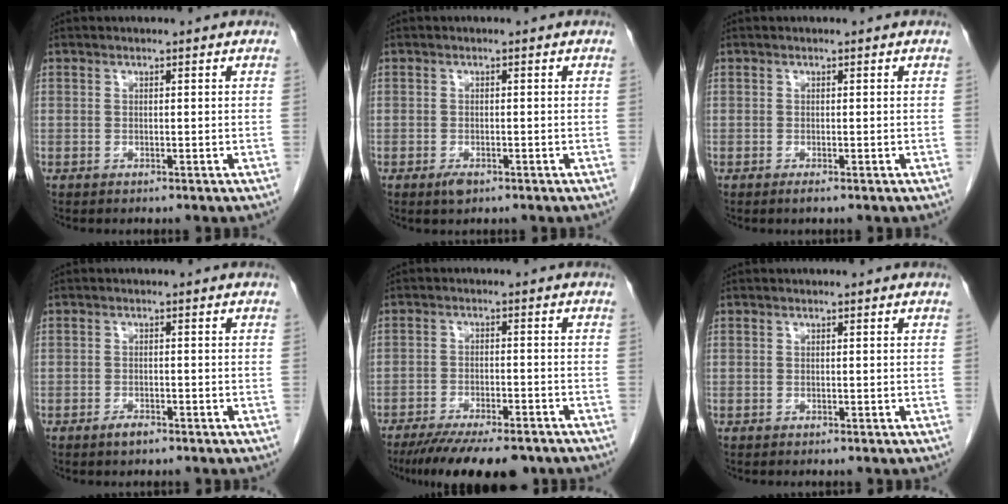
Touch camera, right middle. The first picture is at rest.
{"total": 1.6, "force": [-1.0, 0.6, 1.1], "torque": [-0.021, -0.001, -0.013]}
{"total": 0.5, "force": [-0.3, -0.1, 0.4], "torque": [-0.008, -0.001, -0.006]}
{"total": 1.6, "force": [-1.1, 0.5, 0.9], "torque": [-0.019, 0.000, -0.018]}
{"total": 13.9, "force": [-11.2, 3.2, 7.6], "torque": [-0.117, -0.019, -0.166]}
{"total": 0.0}